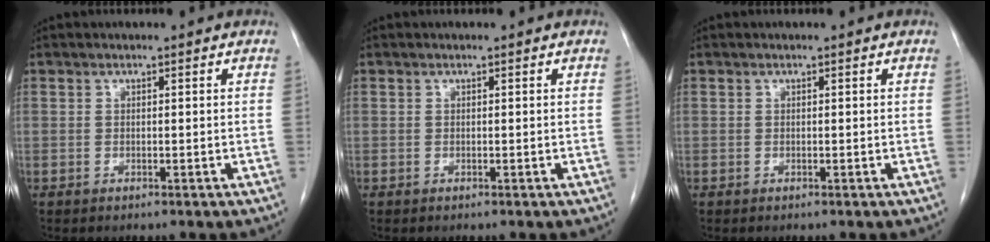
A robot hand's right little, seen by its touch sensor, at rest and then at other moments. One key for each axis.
{"total": 0.0}
{"total": 0.0}